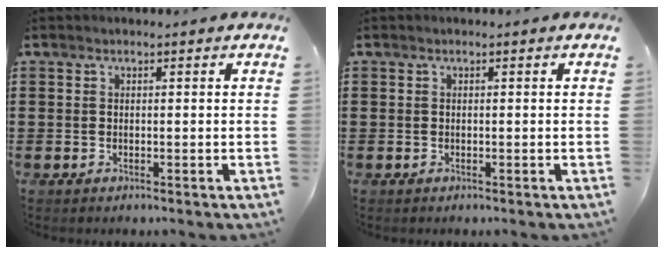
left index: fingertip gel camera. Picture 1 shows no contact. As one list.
[{"total": 0.0}]